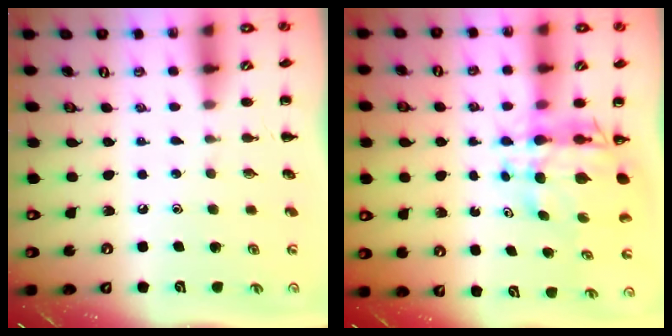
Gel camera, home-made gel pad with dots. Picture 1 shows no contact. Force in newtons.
{"total": 8.2, "press": 7.7, "slide": 2.8}